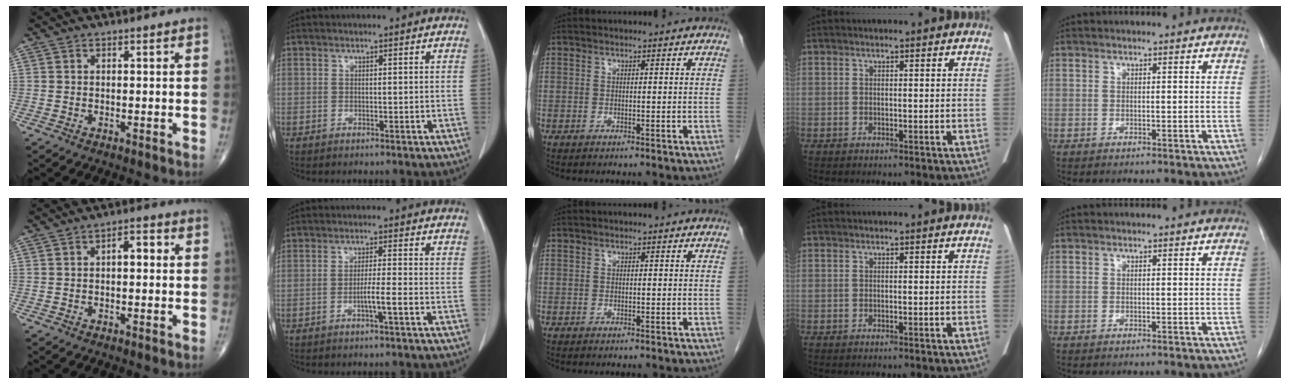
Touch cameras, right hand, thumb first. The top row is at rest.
{"thumb": {"total": 3.3, "force": [0.2, 1.7, 2.9], "torque": [-0.030, 0.012, -0.003]}, "index": {"total": 3.4, "force": [-1.4, -0.5, 3.0], "torque": [-0.049, -0.001, -0.026]}}